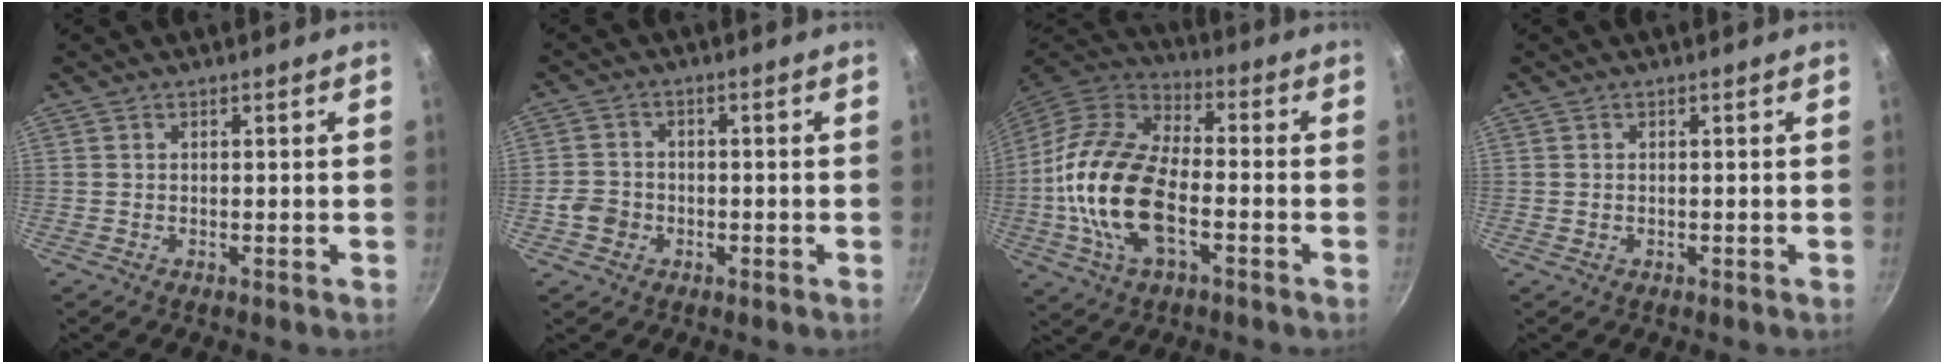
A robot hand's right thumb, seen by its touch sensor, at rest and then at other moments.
{"total": 4.2, "force": [-1.4, 3.7, 1.6], "torque": [-0.014, 0.014, -0.027]}
{"total": 20.6, "force": [-4.3, 10.9, 16.9], "torque": [-0.341, 0.022, -0.083]}
{"total": 0.6, "force": [0.0, 0.5, 0.3], "torque": [-0.008, 0.004, 0.002]}